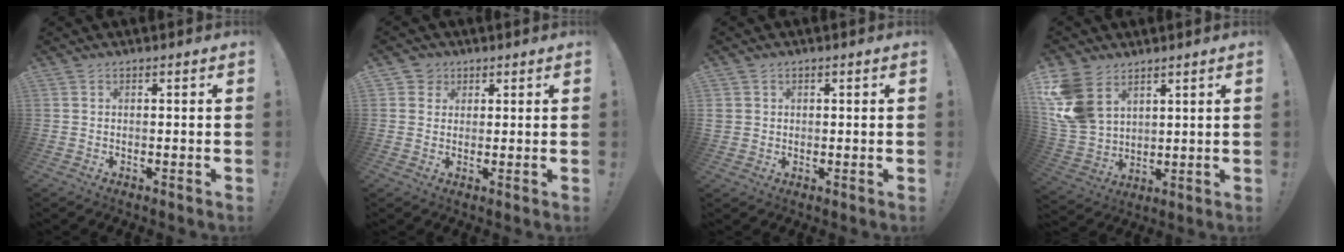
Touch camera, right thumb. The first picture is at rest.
{"total": 3.5, "force": [1.4, 3.2, 0.6], "torque": [-0.008, -0.002, 0.026]}
{"total": 2.7, "force": [0.8, 2.6, 0.2], "torque": [-0.002, 0.002, 0.017]}
{"total": 13.4, "force": [6.7, 9.2, 7.0], "torque": [-0.145, -0.035, 0.135]}